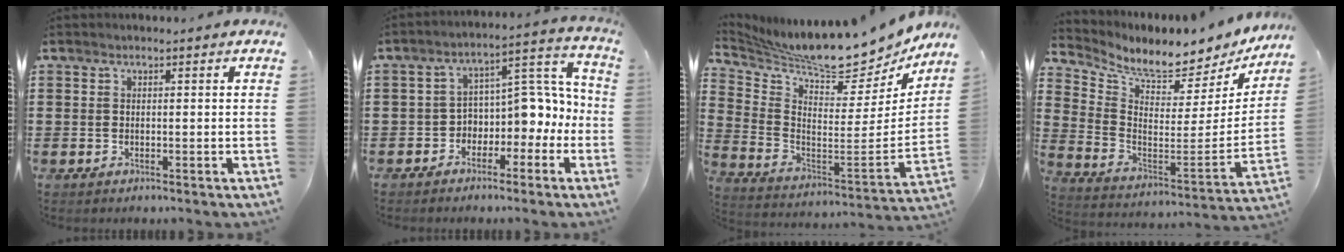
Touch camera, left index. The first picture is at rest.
{"total": 4.8, "force": [-1.2, 4.1, 2.1], "torque": [-0.048, -0.018, -0.032]}
{"total": 9.0, "force": [8.5, 0.1, 2.8], "torque": [-0.084, -0.086, 0.135]}
{"total": 6.4, "force": [5.7, 1.3, 2.6], "torque": [-0.067, -0.064, 0.090]}